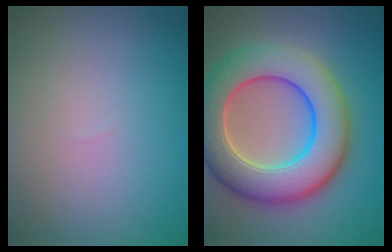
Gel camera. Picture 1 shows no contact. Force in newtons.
{"total": 10.8, "press": 10.8, "slide": 0.7}